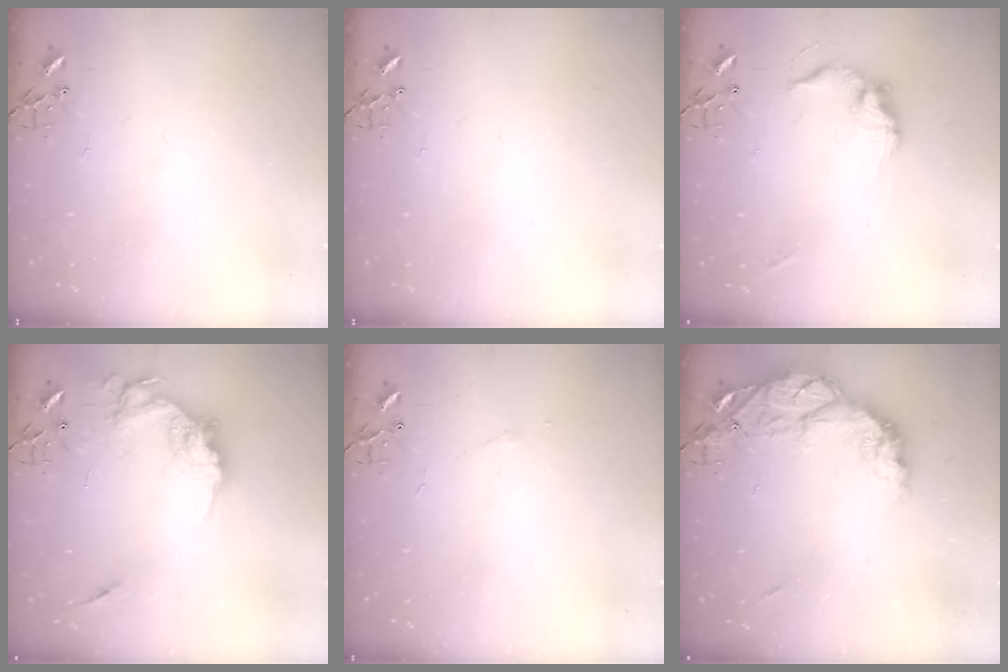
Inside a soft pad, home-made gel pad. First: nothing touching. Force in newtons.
{"total": 0.0}
{"total": 12.6, "press": 12.6, "slide": 0.7}
{"total": 17.5, "press": 17.4, "slide": 1.9}
{"total": 3.3, "press": 3.2, "slide": 0.6}
{"total": 15.7, "press": 15.7, "slide": 1.4}